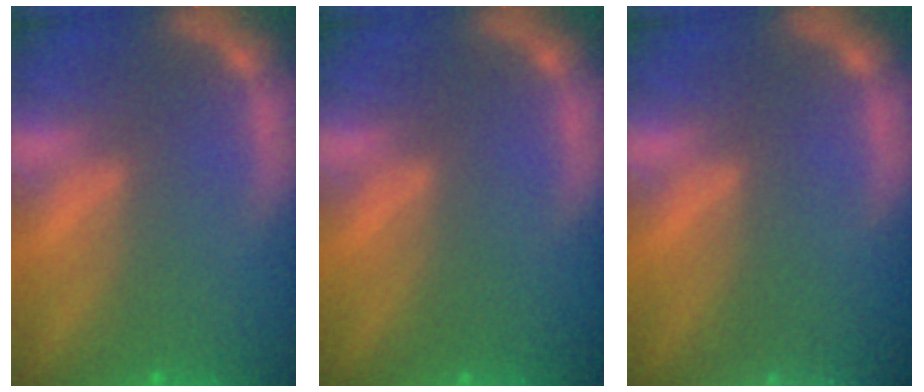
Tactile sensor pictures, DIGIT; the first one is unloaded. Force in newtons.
{"total": 0.9}
{"total": 3.9}